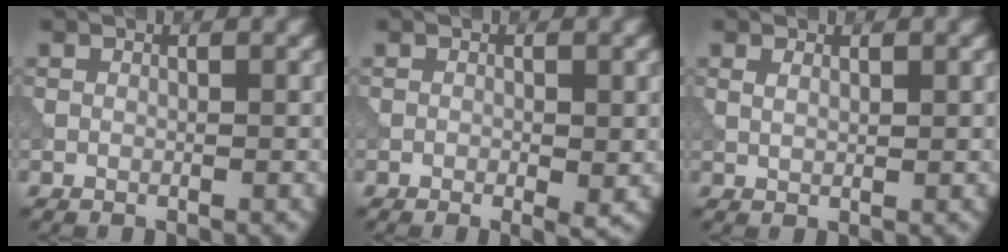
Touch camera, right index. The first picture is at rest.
{"total": 1.6, "force": [-0.2, 0.6, 1.5], "torque": [-0.017, -0.009, -0.002]}
{"total": 0.9, "force": [0.5, 0.4, 0.6], "torque": [-0.014, -0.003, 0.012]}